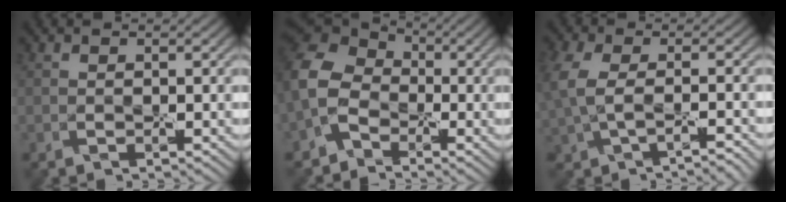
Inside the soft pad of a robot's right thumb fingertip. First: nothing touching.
{"total": 6.8, "force": [-3.0, 5.4, 2.7], "torque": [-0.082, -0.004, -0.081]}
{"total": 4.0, "force": [-0.6, 1.9, 3.5], "torque": [-0.099, -0.007, -0.010]}